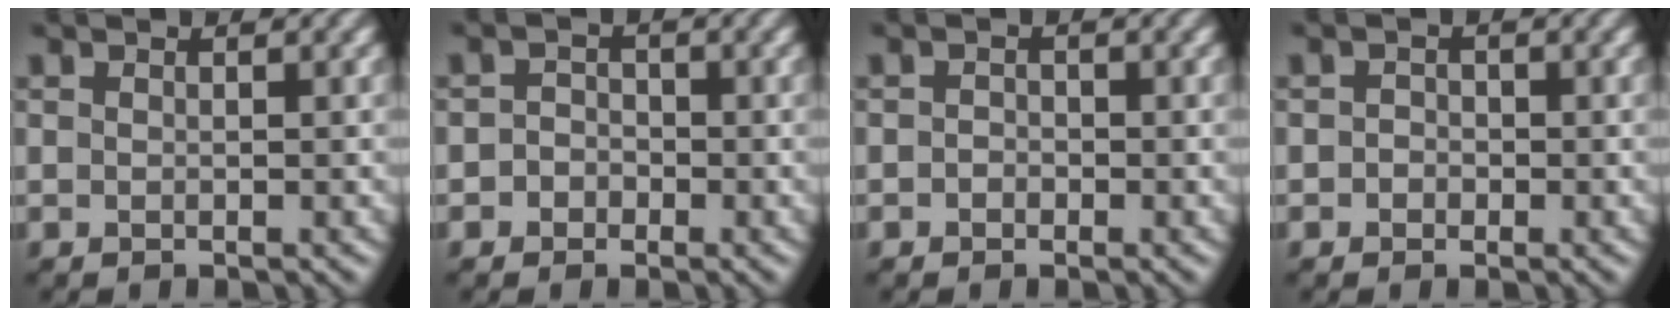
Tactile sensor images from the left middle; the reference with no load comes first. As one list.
[{"total": 1.6, "force": [-1.0, 1.2, 0.0], "torque": [0.023, 0.004, -0.028]}, {"total": 0.7, "force": [-0.6, 0.4, 0.0], "torque": [0.005, -0.001, -0.012]}, {"total": 0.8, "force": [-0.5, 0.7, 0.0], "torque": [0.009, -0.001, -0.012]}]